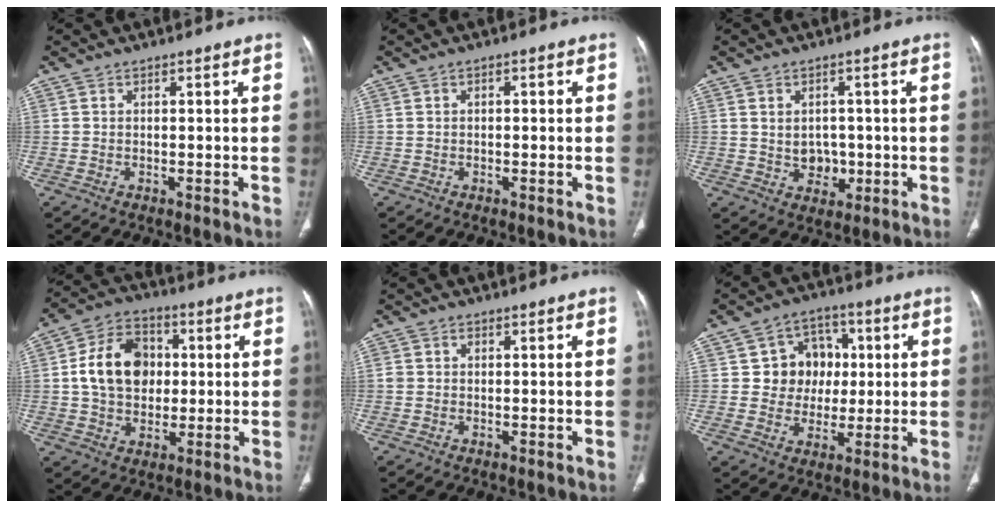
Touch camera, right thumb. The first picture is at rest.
{"total": 0.8, "force": [0.1, 0.5, 0.6], "torque": [-0.008, 0.004, 0.000]}
{"total": 5.1, "force": [-0.1, 4.1, 3.0], "torque": [-0.019, -0.001, 0.008]}
{"total": 14.0, "force": [1.3, 10.6, 9.0], "torque": [-0.128, 0.014, 0.020]}
{"total": 0.9, "force": [0.1, 0.8, 0.4], "torque": [-0.001, 0.003, 0.001]}
{"total": 10.3, "force": [1.5, 9.3, 4.3], "torque": [-0.005, 0.008, 0.025]}